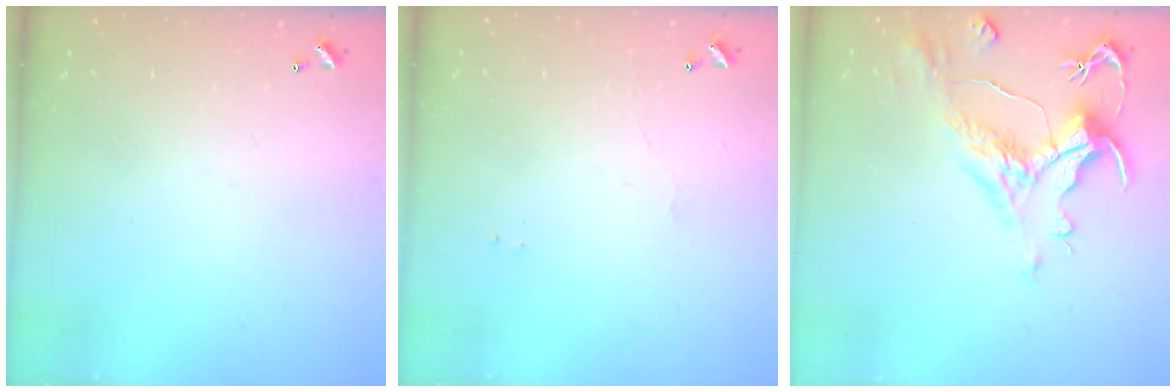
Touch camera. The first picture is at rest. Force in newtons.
{"total": 1.2, "press": 1.1, "slide": 0.3}
{"total": 1.8, "press": 1.1, "slide": 1.4}